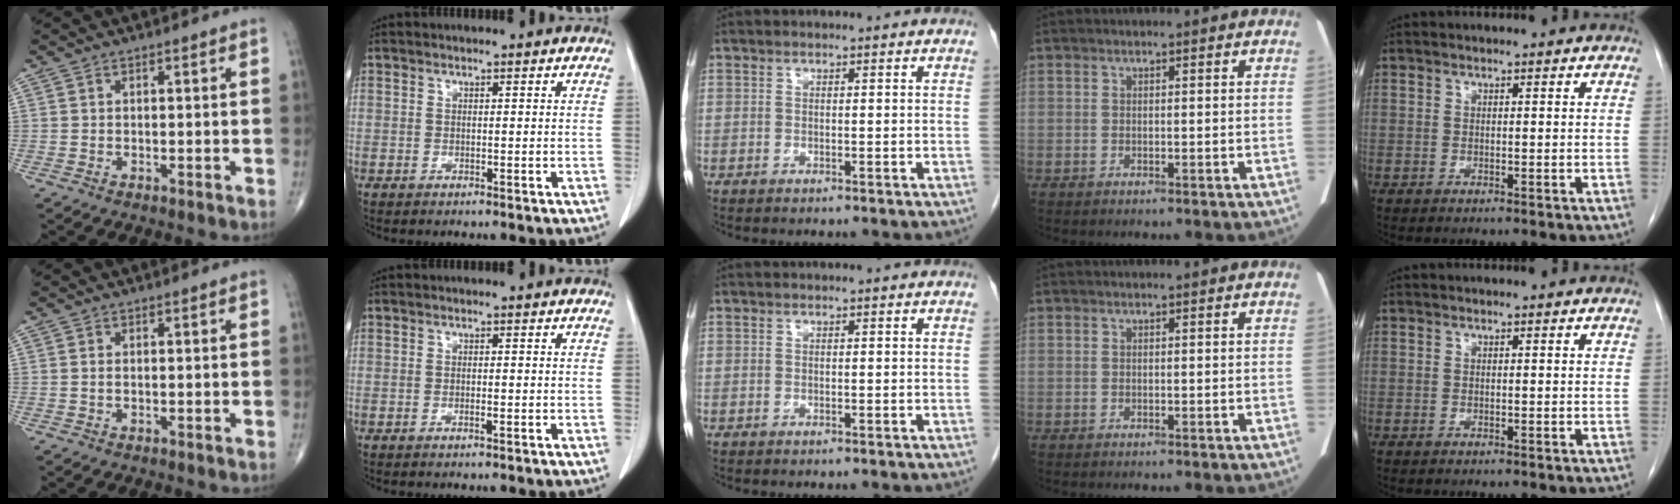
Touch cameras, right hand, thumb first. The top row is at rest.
{"thumb": {"total": 0.6, "force": [0.0, 0.3, 0.5], "torque": [-0.009, 0.002, 0.000]}, "index": {"total": 0.7, "force": [-0.4, 0.0, 0.6], "torque": [-0.015, 0.000, -0.005]}}